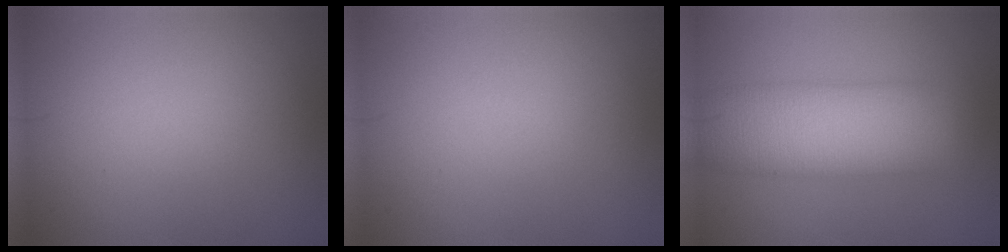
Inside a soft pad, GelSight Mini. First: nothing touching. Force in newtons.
{"total": 0.0}
{"total": 9.3, "press": 9.3, "slide": 0.6}